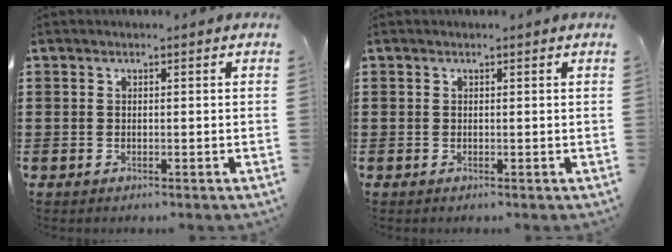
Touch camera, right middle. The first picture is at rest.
{"total": 0.0}